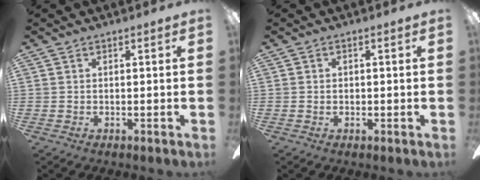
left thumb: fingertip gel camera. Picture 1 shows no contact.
{"total": 1.1, "force": [-0.2, 0.7, 0.9], "torque": [-0.016, 0.003, -0.005]}